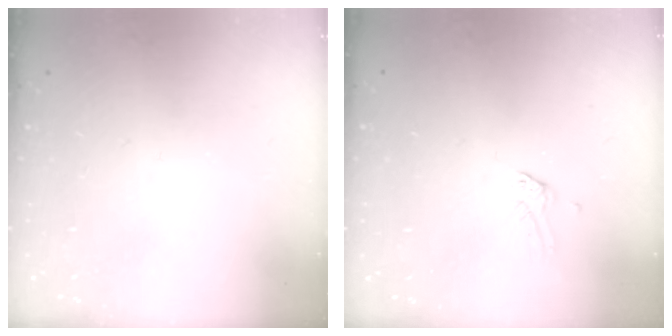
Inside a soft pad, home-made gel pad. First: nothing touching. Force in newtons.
{"total": 0.0}